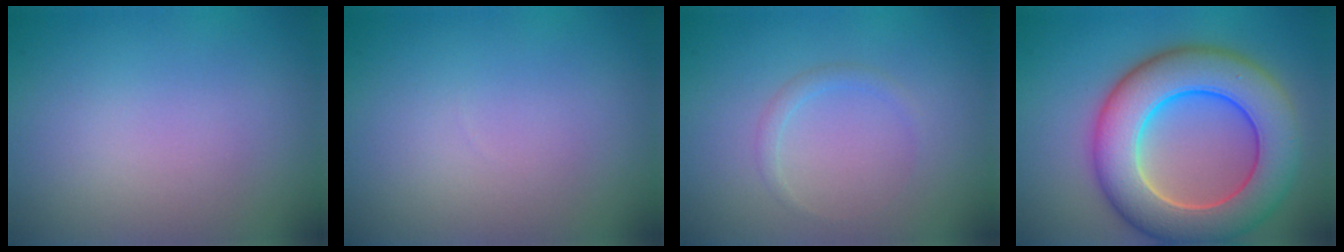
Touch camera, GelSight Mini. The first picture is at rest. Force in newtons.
{"total": 0.0}
{"total": 1.0, "press": 1.0, "slide": 0.0}
{"total": 10.8, "press": 10.7, "slide": 0.8}